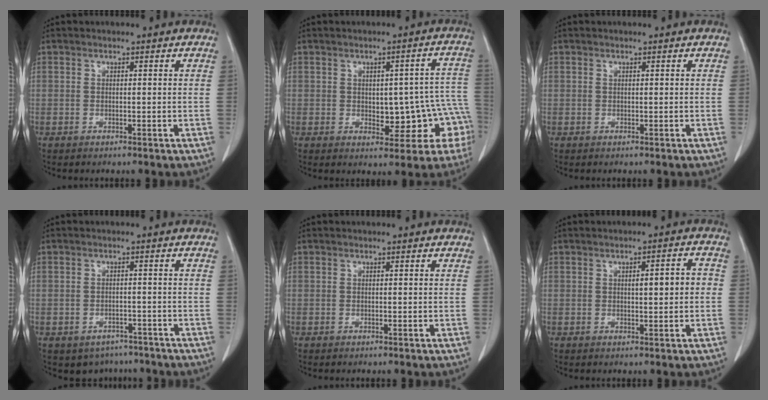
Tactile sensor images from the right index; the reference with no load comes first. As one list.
[{"total": 10.9, "force": [-2.2, 5.3, 9.3], "torque": [-0.085, 0.031, -0.015]}, {"total": 0.0}, {"total": 5.0, "force": [-3.9, 3.0, 0.6], "torque": [0.003, 0.010, -0.051]}, {"total": 0.0}, {"total": 3.9, "force": [0.2, 0.8, 3.8], "torque": [-0.059, 0.009, 0.004]}]